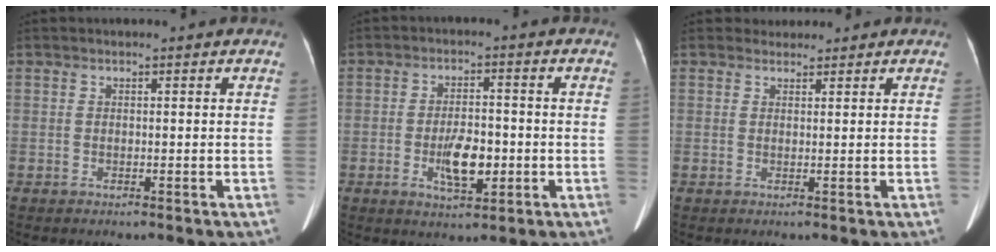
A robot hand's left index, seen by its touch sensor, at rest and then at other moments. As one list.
[{"total": 6.3, "force": [-1.6, 2.5, 5.5], "torque": [-0.103, -0.001, -0.023]}, {"total": 1.3, "force": [1.1, 0.5, -0.4], "torque": [0.003, 0.006, 0.016]}]